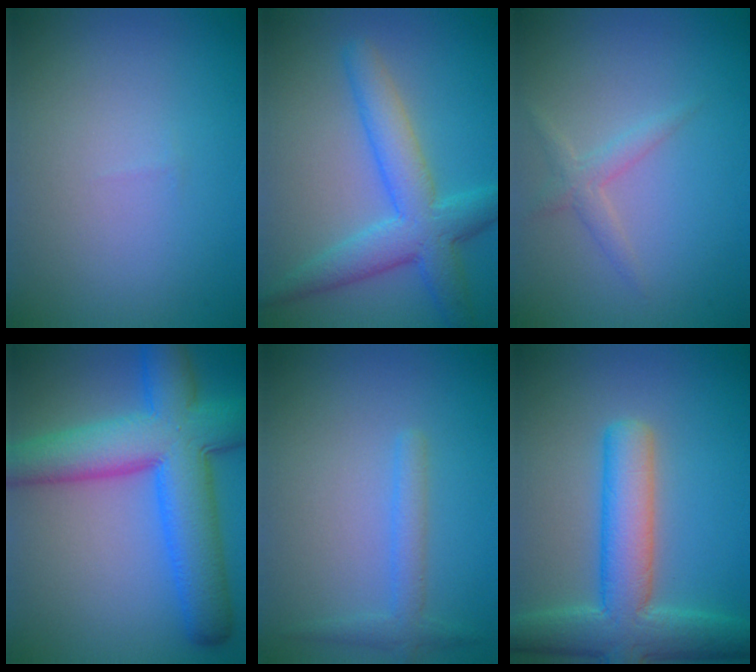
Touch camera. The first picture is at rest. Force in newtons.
{"total": 5.8, "press": 5.8, "slide": 0.2}
{"total": 1.5, "press": 1.5, "slide": 0.1}
{"total": 10.8, "press": 10.7, "slide": 0.5}
{"total": 1.4, "press": 1.4, "slide": 0.1}
{"total": 7.6, "press": 7.6, "slide": 0.5}